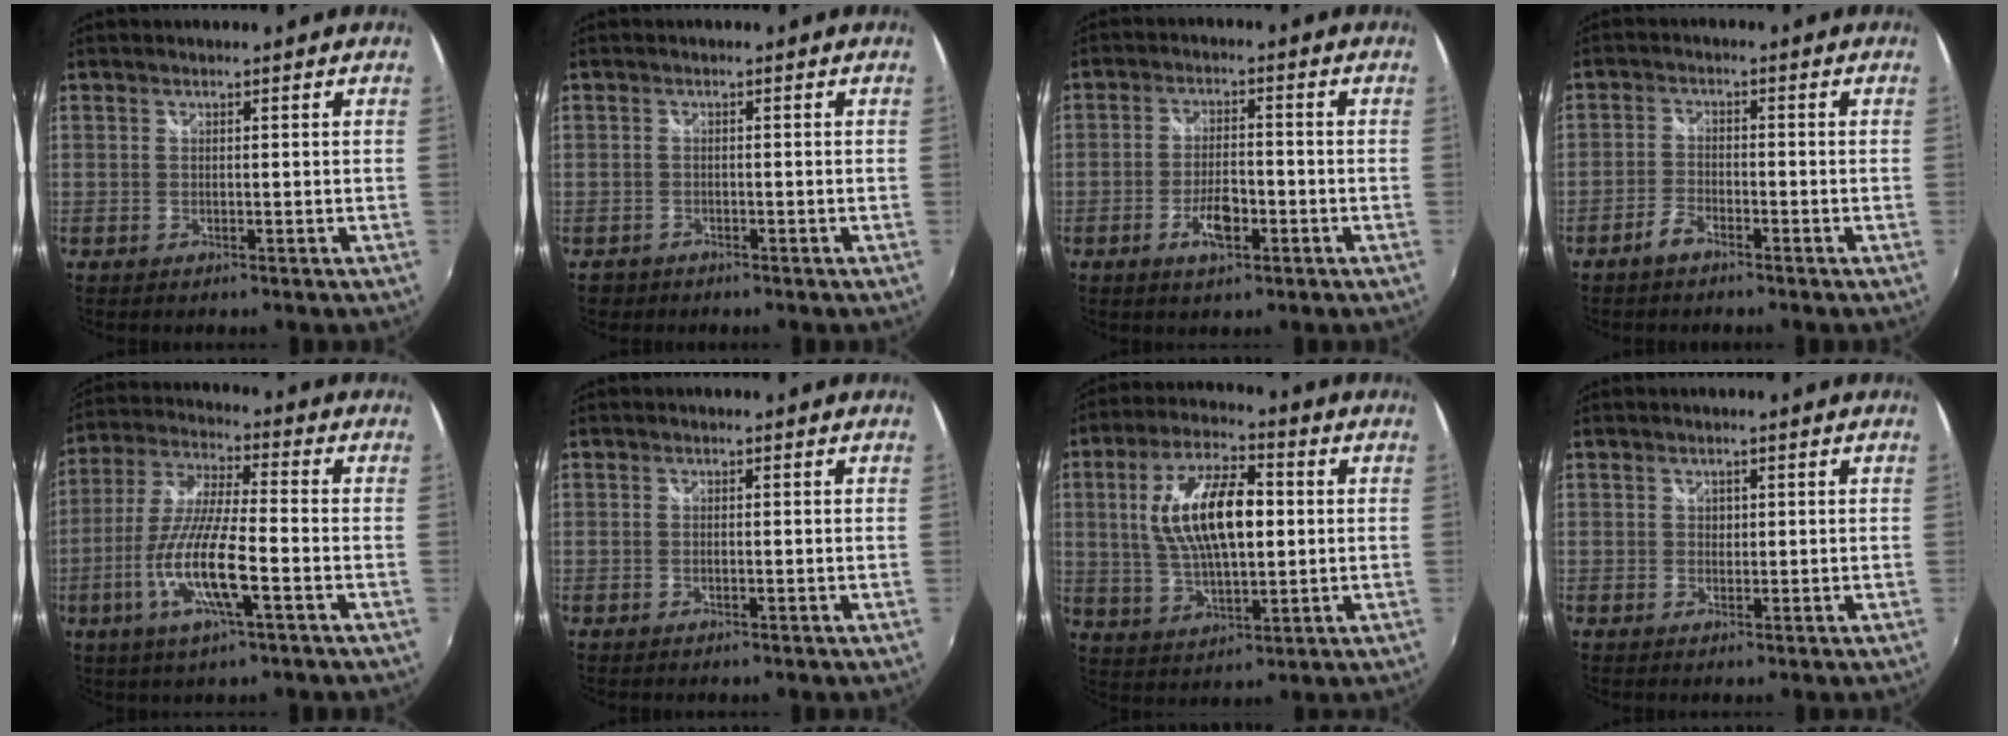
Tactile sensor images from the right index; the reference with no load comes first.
{"total": 1.9, "force": [-1.3, 1.5, 0.0], "torque": [-0.008, 0.003, -0.021]}
{"total": 5.9, "force": [-2.7, 2.3, 4.7], "torque": [-0.097, -0.001, -0.045]}
{"total": 3.2, "force": [-2.5, 1.2, 1.5], "torque": [-0.044, 0.003, -0.052]}
{"total": 13.6, "force": [-4.9, 2.0, 12.6], "torque": [-0.258, -0.011, -0.094]}
{"total": 0.5, "force": [-0.2, 0.1, 0.5], "torque": [-0.011, 0.001, -0.005]}
{"total": 15.0, "force": [1.9, 6.5, 13.4], "torque": [-0.252, 0.011, 0.037]}
{"total": 1.1, "force": [0.2, 1.0, 0.3], "torque": [0.000, 0.001, 0.003]}